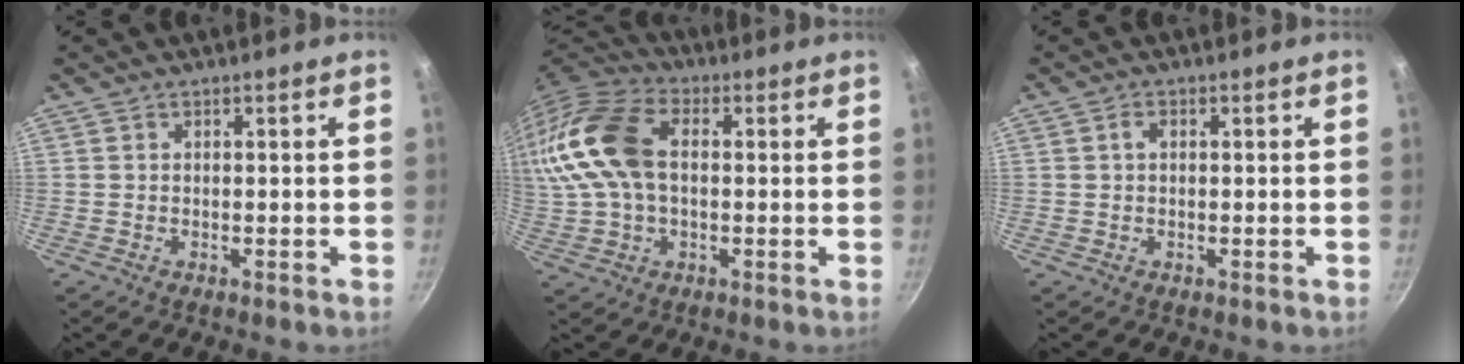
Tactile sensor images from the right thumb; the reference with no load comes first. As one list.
[{"total": 19.0, "force": [2.6, 12.4, 14.2], "torque": [-0.309, 0.030, 0.038]}, {"total": 1.4, "force": [0.3, 1.0, 1.0], "torque": [-0.016, 0.006, 0.003]}]